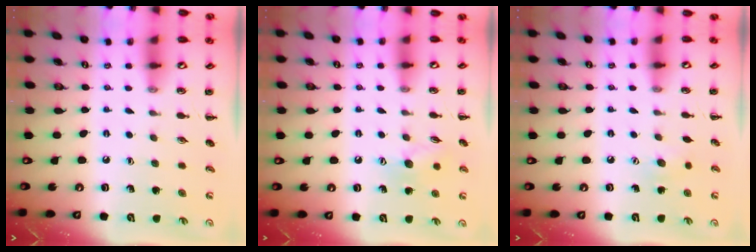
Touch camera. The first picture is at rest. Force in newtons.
{"total": 8.0, "press": 8.0, "slide": 0.8}
{"total": 4.4, "press": 4.3, "slide": 0.9}